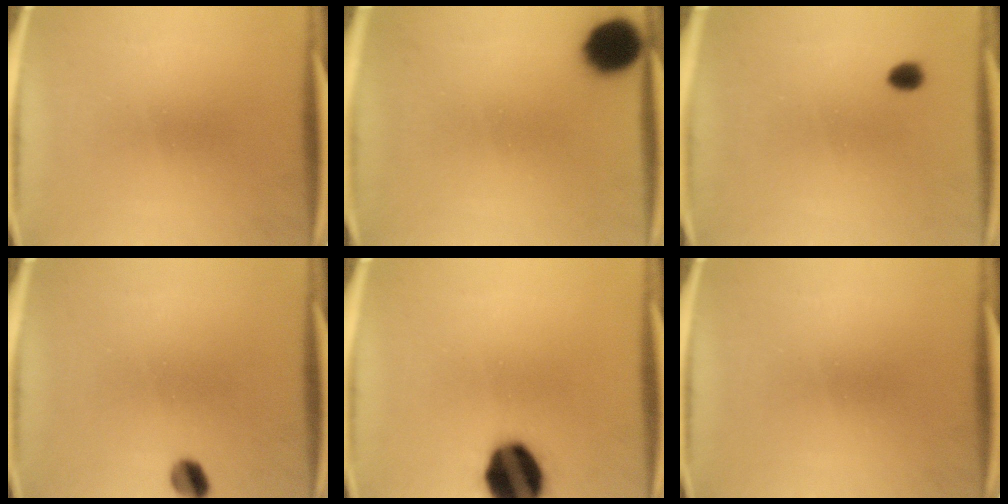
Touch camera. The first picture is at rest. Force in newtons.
{"total": 6.1}
{"total": 2.1}
{"total": 3.5}
{"total": 16.3}
{"total": 0.0}